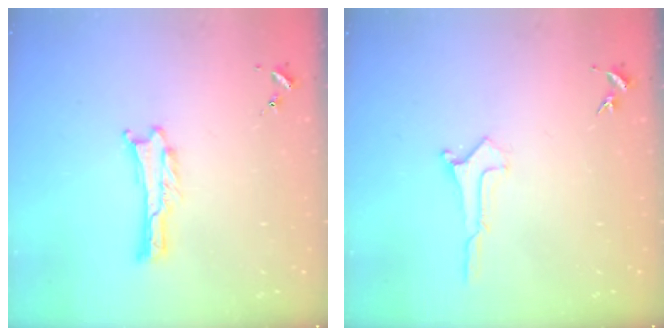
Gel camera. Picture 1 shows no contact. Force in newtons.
{"total": 0.5, "press": 0.5, "slide": 0.1}